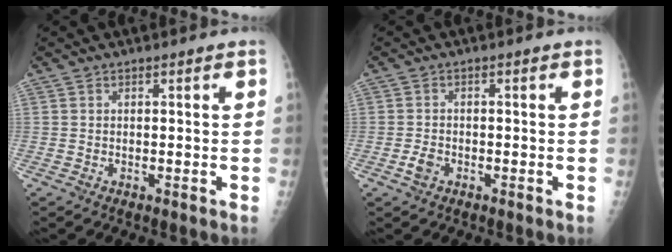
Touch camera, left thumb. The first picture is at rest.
{"total": 2.2, "force": [-1.1, 1.4, 1.3], "torque": [-0.027, 0.005, -0.021]}